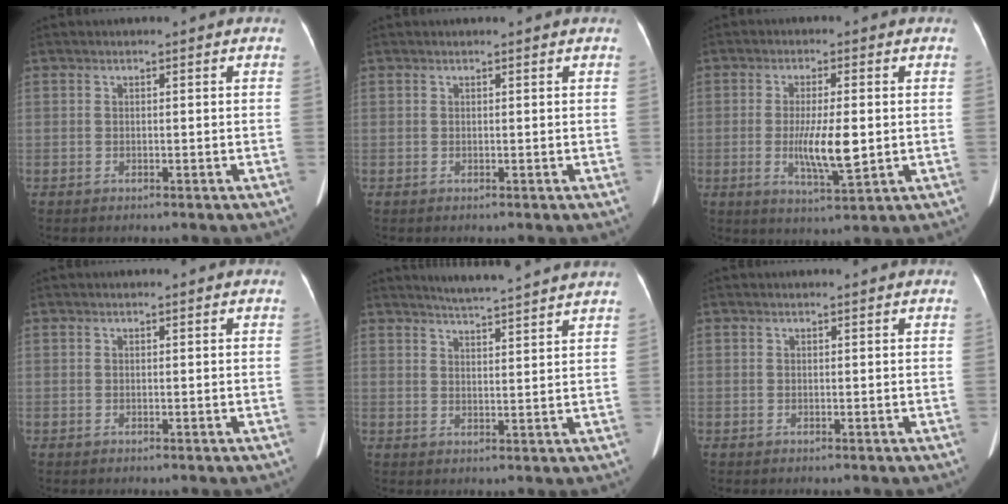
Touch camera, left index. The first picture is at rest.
{"total": 0.9, "force": [0.9, 0.0, 0.3], "torque": [-0.012, 0.007, 0.010]}
{"total": 7.3, "force": [-0.6, 1.4, 7.1], "torque": [-0.132, -0.014, -0.010]}
{"total": 0.7, "force": [0.7, 0.1, 0.2], "torque": [-0.011, 0.009, 0.006]}
{"total": 10.7, "force": [10.0, -0.7, 3.8], "torque": [-0.064, 0.011, 0.128]}
{"total": 1.3, "force": [1.2, -0.1, 0.4], "torque": [-0.013, 0.007, 0.015]}